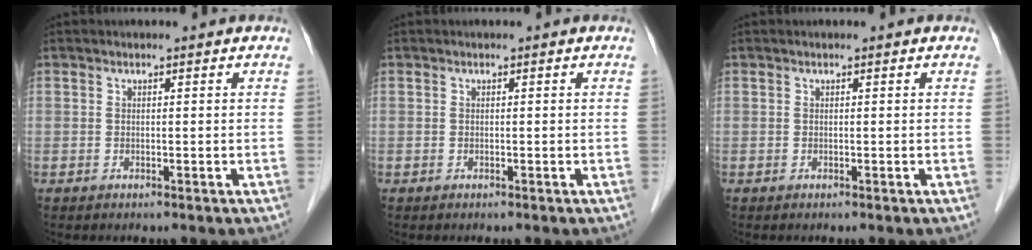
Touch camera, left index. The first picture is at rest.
{"total": 0.0}
{"total": 0.0}